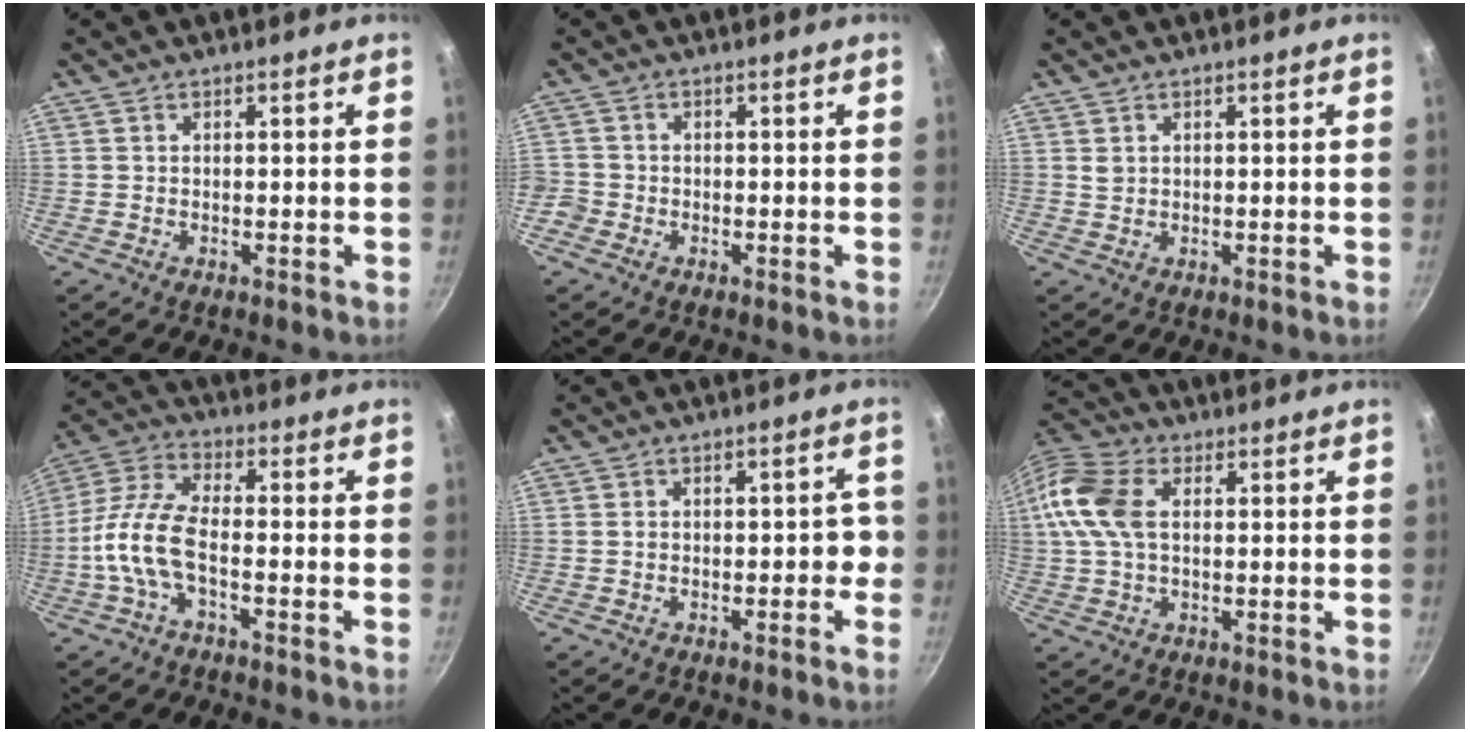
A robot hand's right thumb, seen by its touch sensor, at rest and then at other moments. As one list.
[{"total": 2.7, "force": [-1.5, 2.2, 0.6], "torque": [-0.013, 0.010, -0.032]}, {"total": 1.1, "force": [0.6, 0.8, 0.5], "torque": [-0.006, 0.000, 0.012]}, {"total": 10.4, "force": [-3.2, 4.4, 8.9], "torque": [-0.192, 0.029, -0.079]}, {"total": 3.1, "force": [-1.1, 1.9, 2.3], "torque": [-0.001, 0.029, -0.016]}, {"total": 12.7, "force": [2.0, 8.1, 9.6], "torque": [-0.202, 0.021, 0.025]}]